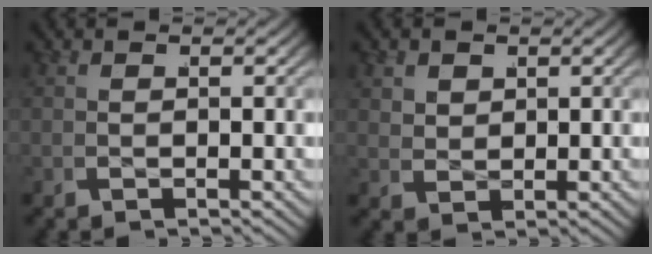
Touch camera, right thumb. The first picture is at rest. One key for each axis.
{"total": 2.1, "fx": 0.8, "fy": 1.6, "fz": 1.1, "tx": -0.024, "ty": -0.013, "tz": 0.029}